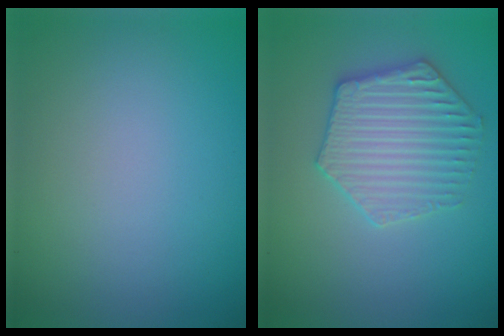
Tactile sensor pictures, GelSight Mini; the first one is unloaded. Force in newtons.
{"total": 4.1, "press": 3.9, "slide": 1.0}